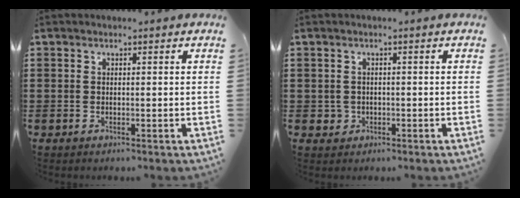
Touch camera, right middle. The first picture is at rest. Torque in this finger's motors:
{"motor_torque": [0.25, 0.09, 0.00, -0.01]}